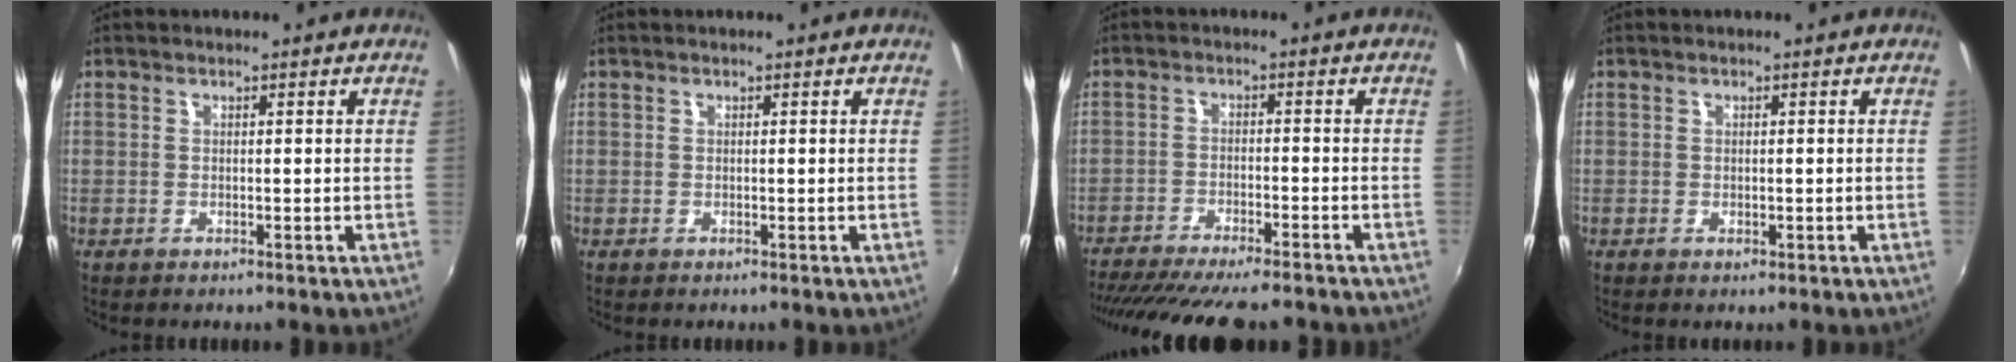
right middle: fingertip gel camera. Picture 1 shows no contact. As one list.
[{"total": 0.0}, {"total": 17.4, "force": [-15.2, 2.6, 8.1], "torque": [-0.158, -0.031, -0.228]}, {"total": 0.6, "force": [-0.3, 0.5, 0.3], "torque": [-0.004, -0.003, -0.006]}]